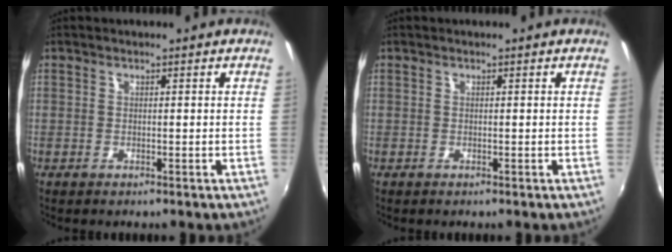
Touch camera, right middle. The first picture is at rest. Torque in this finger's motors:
{"motor_torque": [0.07, -0.08, 0.04, 0.01]}